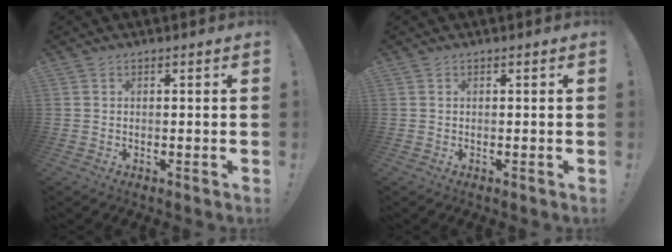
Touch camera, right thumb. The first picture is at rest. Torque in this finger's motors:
{"motor_torque": [-0.16, -0.16, -0.09, 0.09, 0.06]}